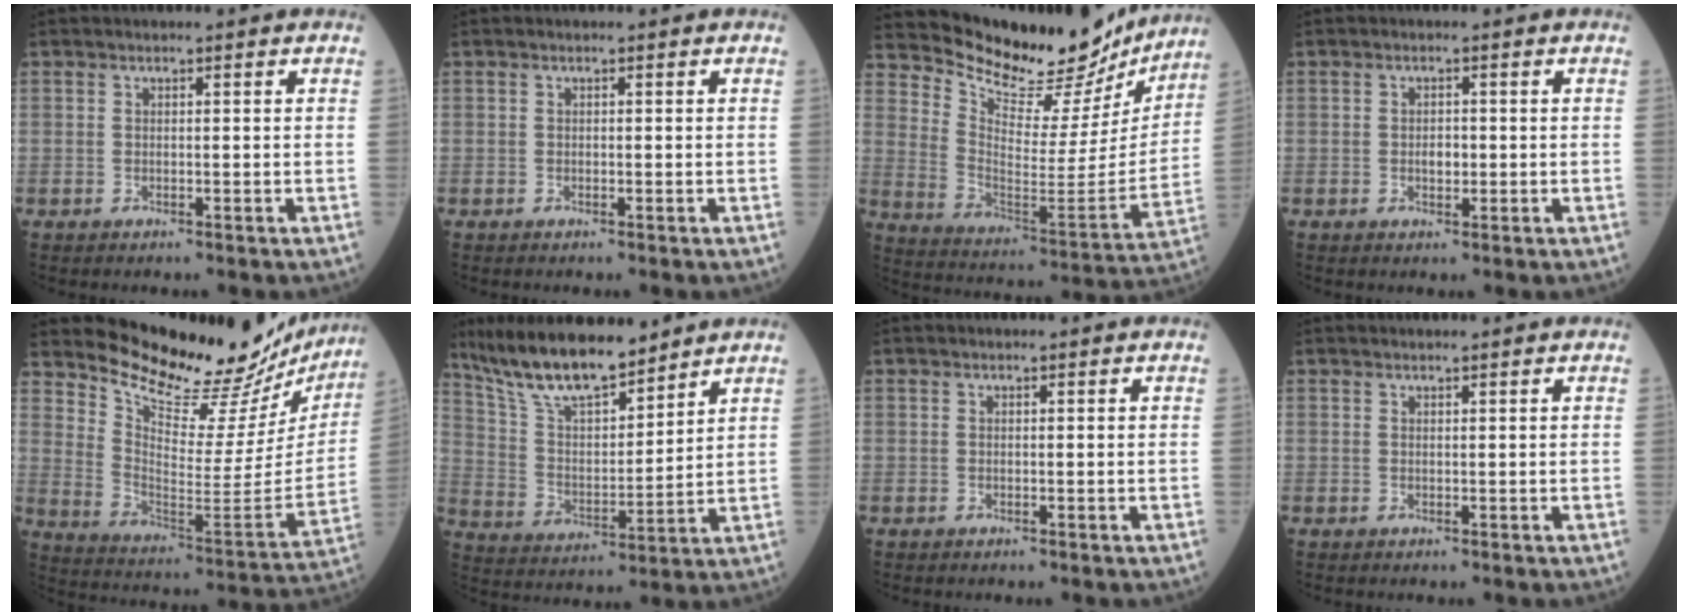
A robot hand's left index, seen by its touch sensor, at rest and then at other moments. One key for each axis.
{"total": 0.0}
{"total": 21.1, "fx": 19.7, "fy": 5.1, "fz": 5.4, "tx": -0.094, "ty": -0.057, "tz": 0.278}
{"total": 1.8, "fx": -0.4, "fy": 1.1, "fz": 1.3, "tx": -0.023, "ty": -0.001, "tz": -0.006}
{"total": 24.7, "fx": 23.1, "fy": 5.2, "fz": 6.9, "tx": -0.108, "ty": -0.105, "tz": 0.309}
{"total": 14.3, "fx": 12.1, "fy": 3.2, "fz": 6.9, "tx": -0.135, "ty": 0.003, "tz": 0.227}
{"total": 0.0}
{"total": 1.2, "fx": 1.0, "fy": -0.1, "fz": 0.5, "tx": -0.006, "ty": 0.009, "tz": 0.019}